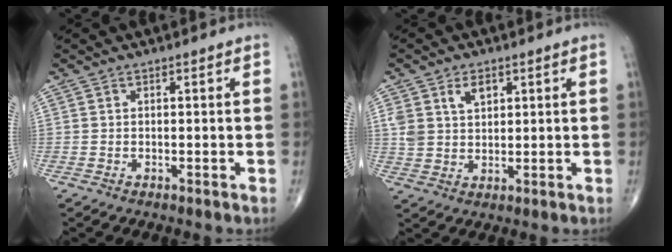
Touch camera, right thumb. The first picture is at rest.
{"total": 5.9, "force": [2.7, 3.8, 3.6], "torque": [-0.050, -0.010, 0.054]}